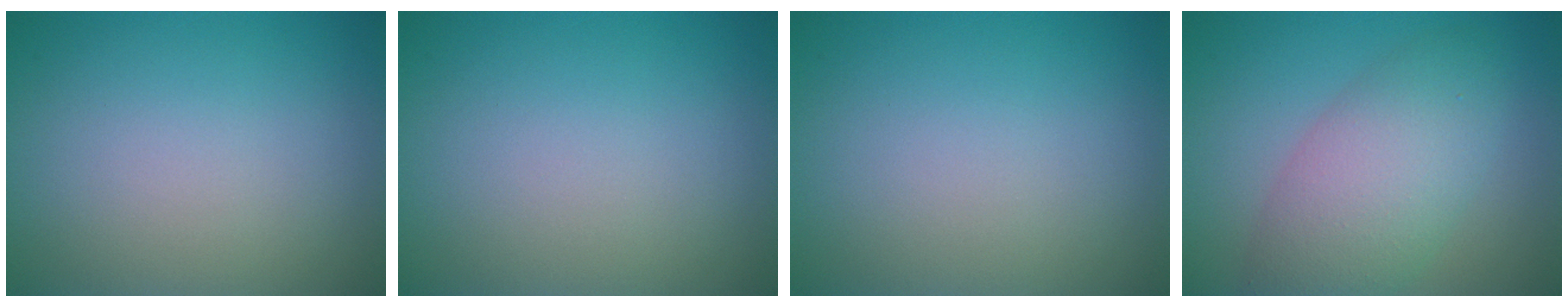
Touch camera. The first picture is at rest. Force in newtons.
{"total": 0.0}
{"total": 0.0}
{"total": 6.1, "press": 6.1, "slide": 0.3}